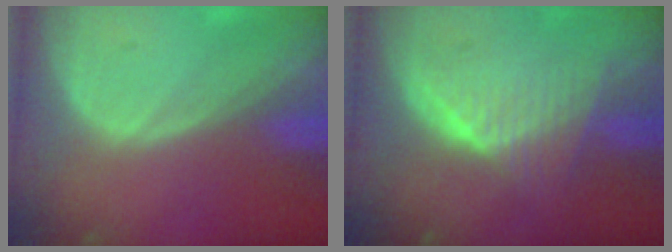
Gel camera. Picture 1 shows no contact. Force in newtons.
{"total": 6.4, "press": 6.2, "slide": 1.8}